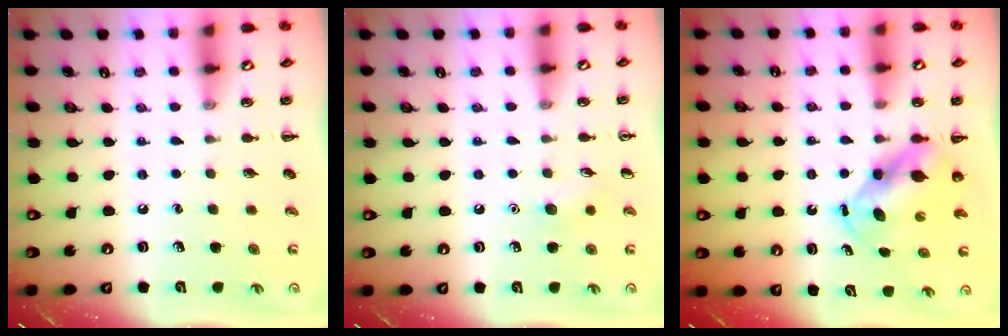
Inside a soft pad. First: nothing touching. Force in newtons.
{"total": 5.1, "press": 4.9, "slide": 1.5}
{"total": 5.8, "press": 5.6, "slide": 1.3}